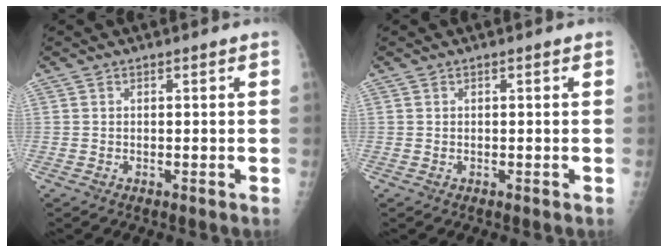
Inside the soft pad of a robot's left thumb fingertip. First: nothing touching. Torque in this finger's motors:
{"motor_torque": [0.00, 0.00, -0.09, -0.02, 0.00]}